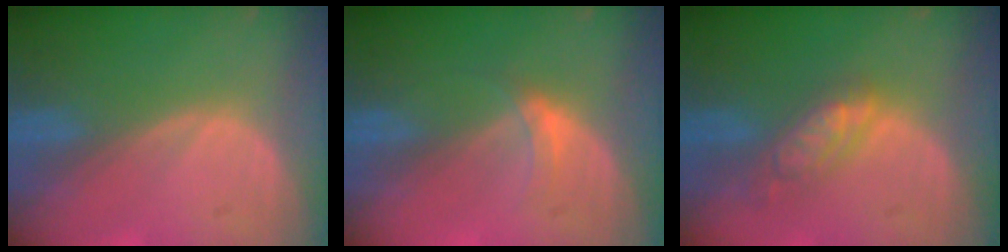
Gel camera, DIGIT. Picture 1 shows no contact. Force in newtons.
{"total": 2.6, "press": 2.2, "slide": 1.4}
{"total": 5.6, "press": 5.1, "slide": 2.4}